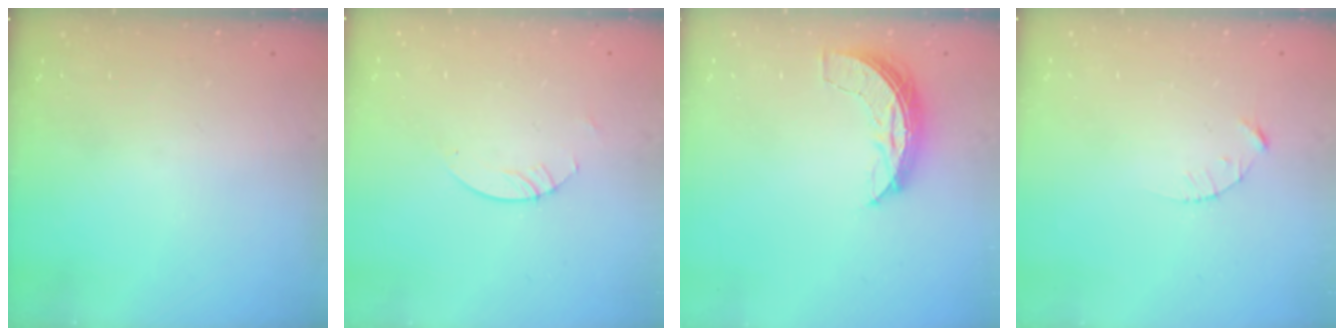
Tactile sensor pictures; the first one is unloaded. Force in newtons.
{"total": 3.0, "press": 2.9, "slide": 0.3}
{"total": 6.8, "press": 6.8, "slide": 0.6}
{"total": 2.1, "press": 2.1, "slide": 0.3}